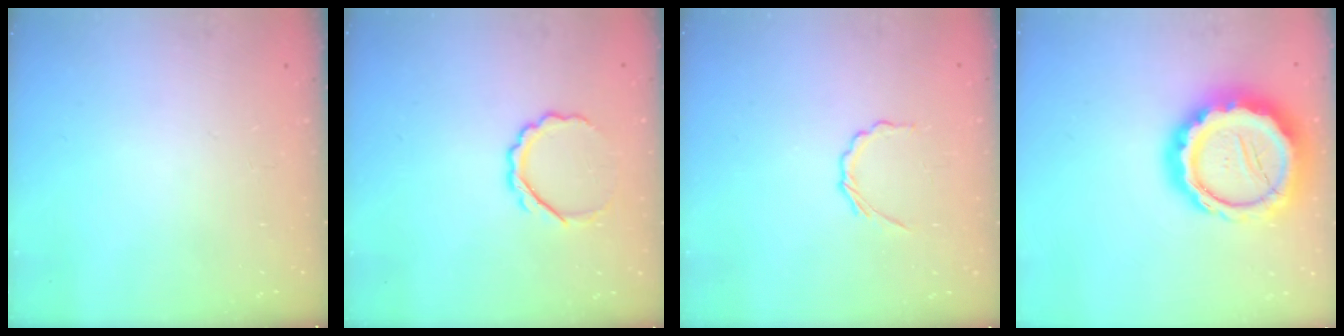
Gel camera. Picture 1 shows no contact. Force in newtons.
{"total": 6.0, "press": 6.0, "slide": 0.4}
{"total": 2.4, "press": 2.3, "slide": 0.9}
{"total": 23.7, "press": 23.3, "slide": 4.5}